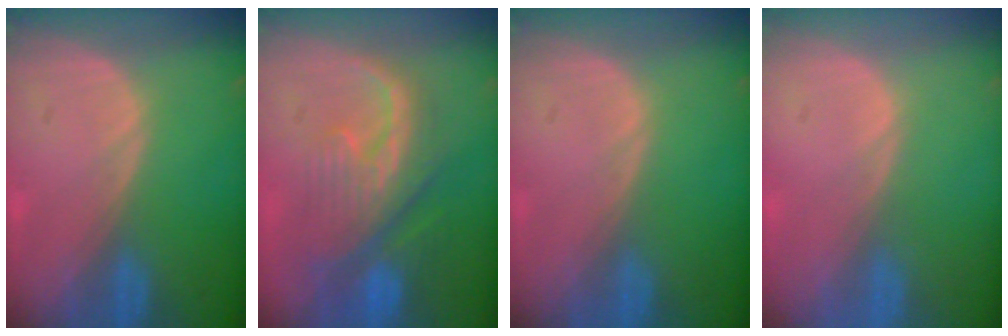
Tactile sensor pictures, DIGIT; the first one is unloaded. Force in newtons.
{"total": 9.7, "press": 9.2, "slide": 3.2}
{"total": 0.0}
{"total": 0.5, "press": 0.1, "slide": 0.5}